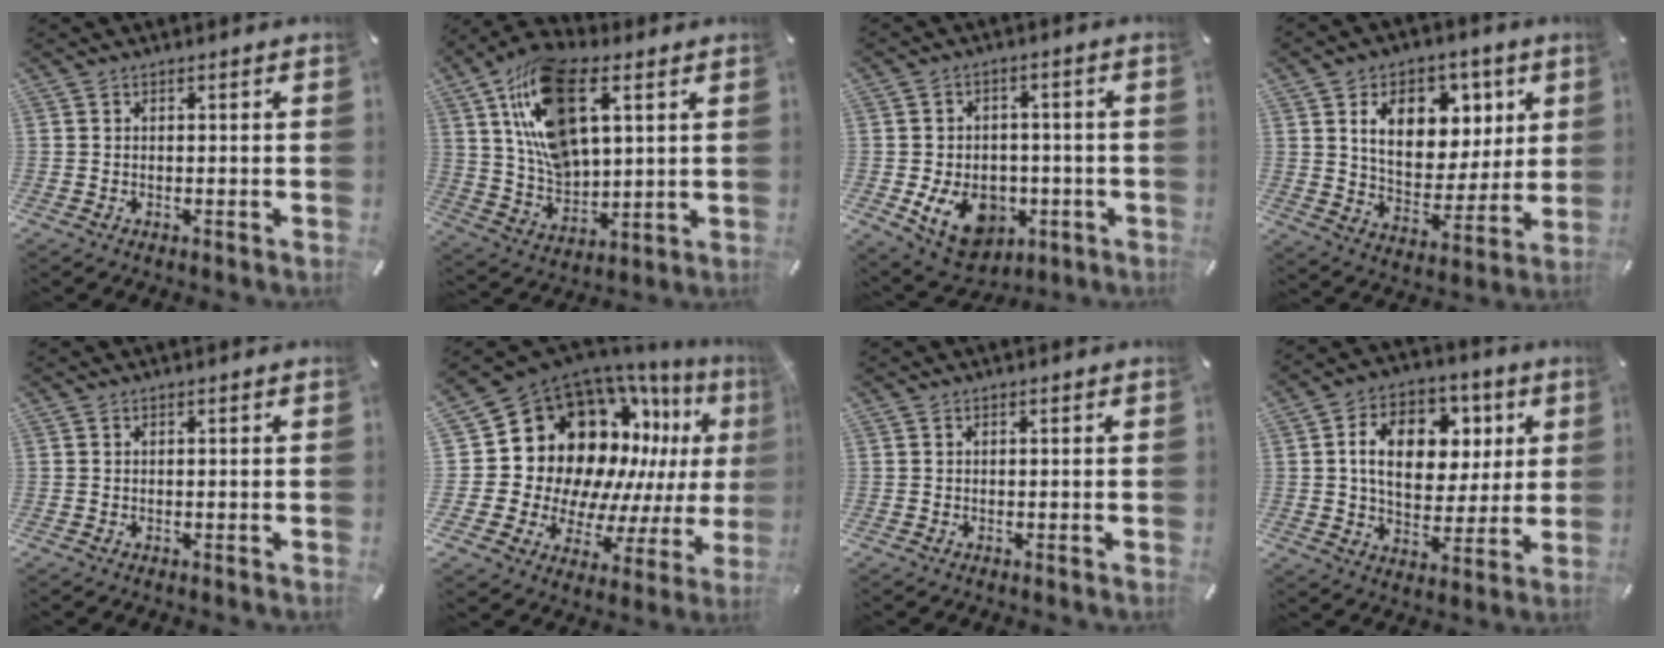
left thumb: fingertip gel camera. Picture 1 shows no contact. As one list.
[{"total": 18.1, "force": [7.9, 10.1, 12.8], "torque": [-0.279, -0.021, 0.137]}, {"total": 12.3, "force": [-3.7, 9.5, 7.0], "torque": [-0.117, 0.013, -0.061]}, {"total": 15.0, "force": [6.3, 11.0, 8.1], "torque": [-0.117, -0.025, 0.115]}, {"total": 0.0}, {"total": 19.4, "force": [7.3, 15.0, 9.9], "torque": [-0.166, -0.098, 0.165]}, {"total": 0.0}, {"total": 15.4, "force": [3.9, 11.2, 10.0], "torque": [-0.147, 0.003, 0.072]}]